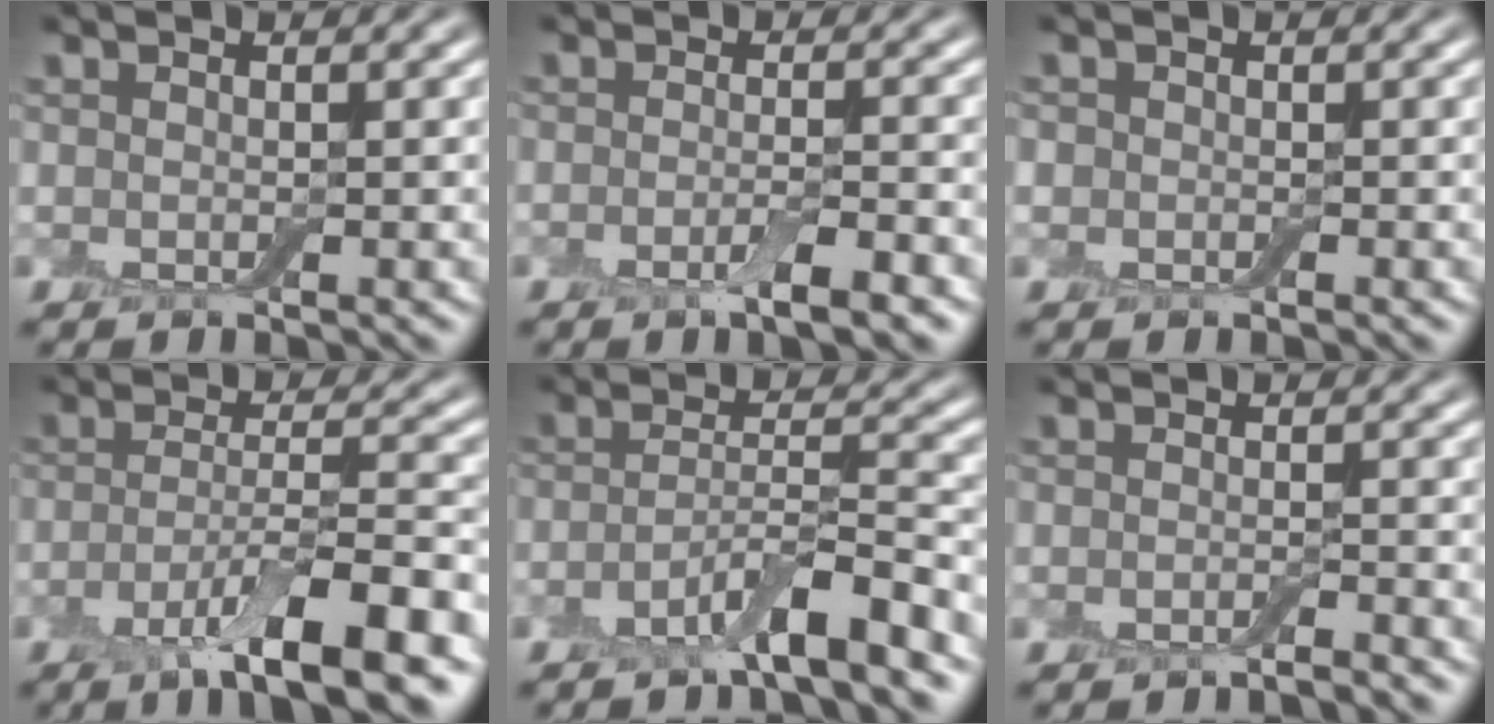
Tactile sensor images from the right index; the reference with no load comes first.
{"total": 2.7, "force": [-1.6, 0.5, 2.1], "torque": [-0.036, -0.004, -0.029]}
{"total": 0.8, "force": [-0.2, 0.8, 0.1], "torque": [0.004, -0.003, -0.009]}
{"total": 8.3, "force": [-4.4, 1.6, 6.8], "torque": [-0.110, -0.001, -0.079]}
{"total": 4.8, "force": [-3.2, 0.6, 3.6], "torque": [-0.063, 0.006, -0.067]}
{"total": 1.4, "force": [-1.3, -0.1, 0.6], "torque": [-0.006, -0.004, -0.022]}